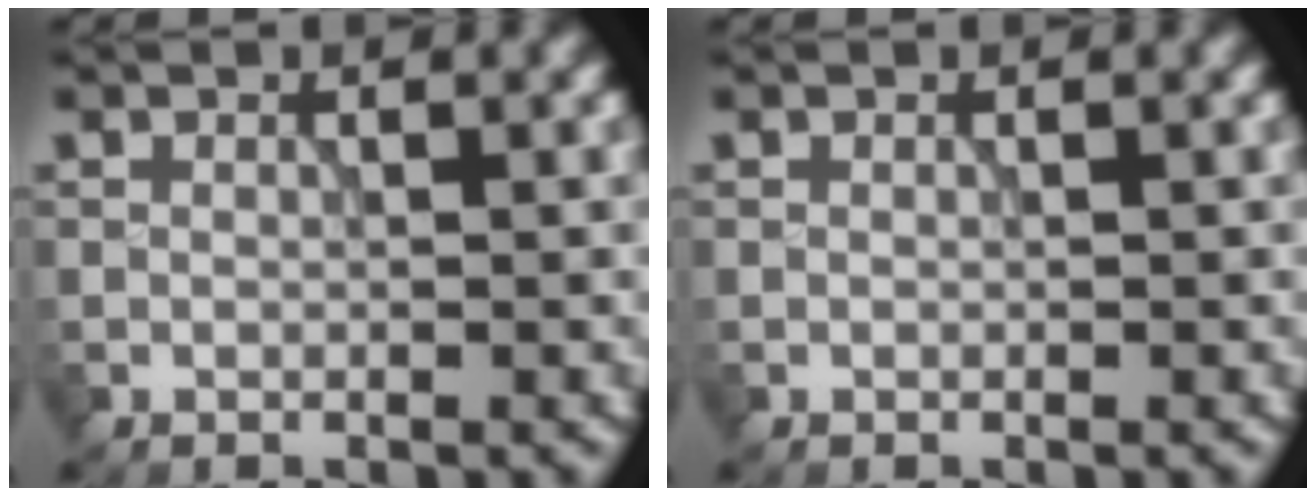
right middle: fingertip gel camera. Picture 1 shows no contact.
{"total": 0.0}